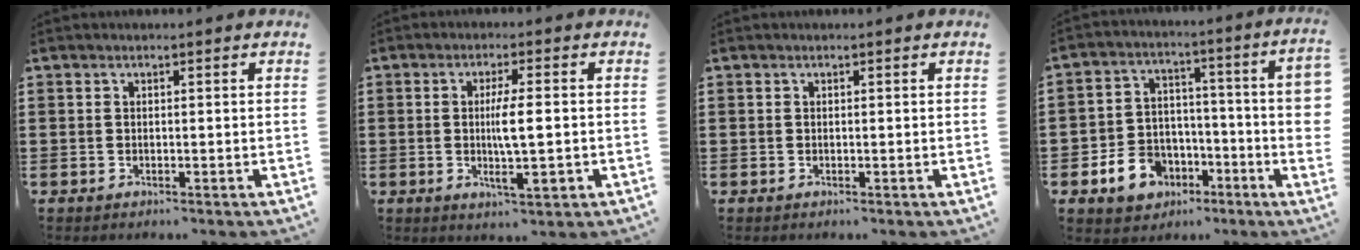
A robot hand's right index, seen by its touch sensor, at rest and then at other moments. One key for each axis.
{"total": 6.4, "fx": -0.5, "fy": 1.2, "fz": 6.2, "tx": -0.108, "ty": -0.007, "tz": -0.015}
{"total": 0.0}
{"total": 8.5, "fx": -4.2, "fy": 5.6, "fz": 4.9, "tx": -0.111, "ty": 0.019, "tz": -0.078}